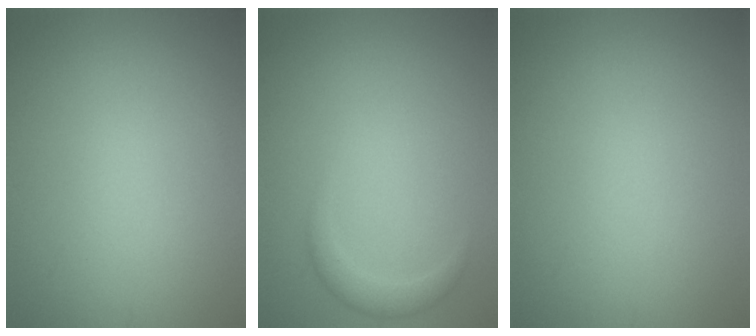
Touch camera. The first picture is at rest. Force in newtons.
{"total": 1.5, "press": 1.5, "slide": 0.1}
{"total": 0.0}